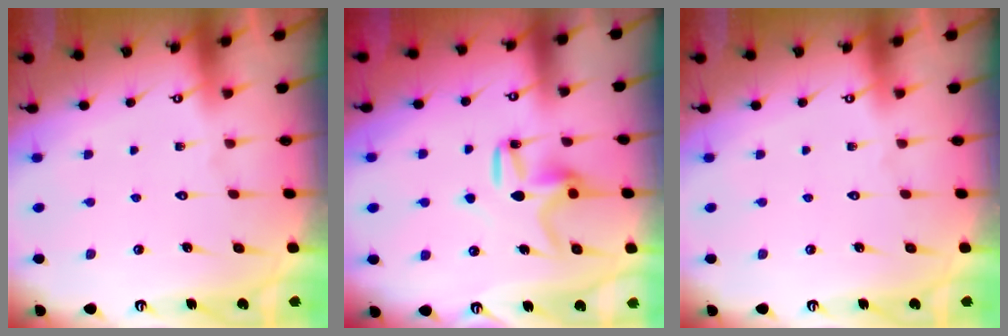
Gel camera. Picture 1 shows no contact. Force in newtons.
{"total": 10.1, "press": 10.1, "slide": 0.3}
{"total": 0.0}